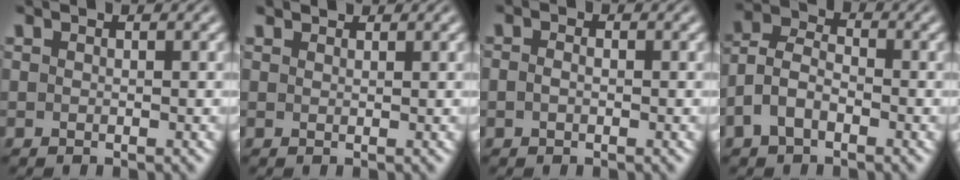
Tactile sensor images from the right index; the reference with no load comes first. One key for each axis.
{"total": 1.3, "fx": 1.2, "fy": -0.6, "fz": -0.1, "tx": 0.014, "ty": 0.000, "tz": 0.026}
{"total": 0.9, "fx": -0.4, "fy": 0.4, "fz": 0.8, "tx": -0.020, "ty": -0.005, "tz": -0.005}
{"total": 5.9, "fx": -1.3, "fy": 4.7, "fz": 3.2, "tx": -0.079, "ty": -0.019, "tz": -0.022}